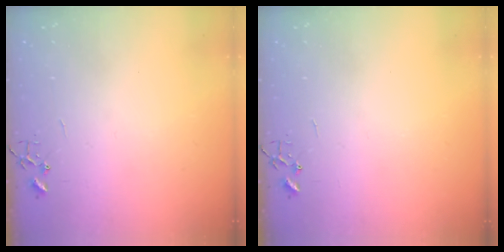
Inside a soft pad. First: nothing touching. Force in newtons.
{"total": 0.0}